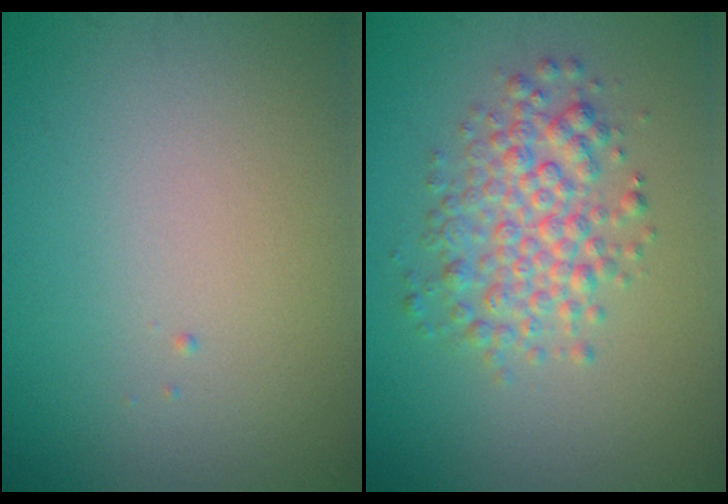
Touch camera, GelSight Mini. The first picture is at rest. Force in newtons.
{"total": 4.0, "press": 4.0, "slide": 0.1}